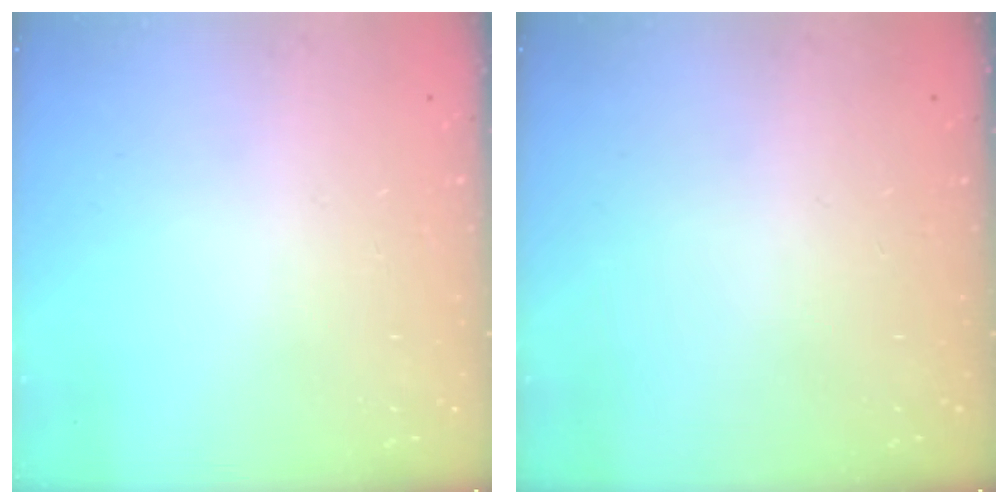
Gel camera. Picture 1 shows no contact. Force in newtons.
{"total": 0.0}